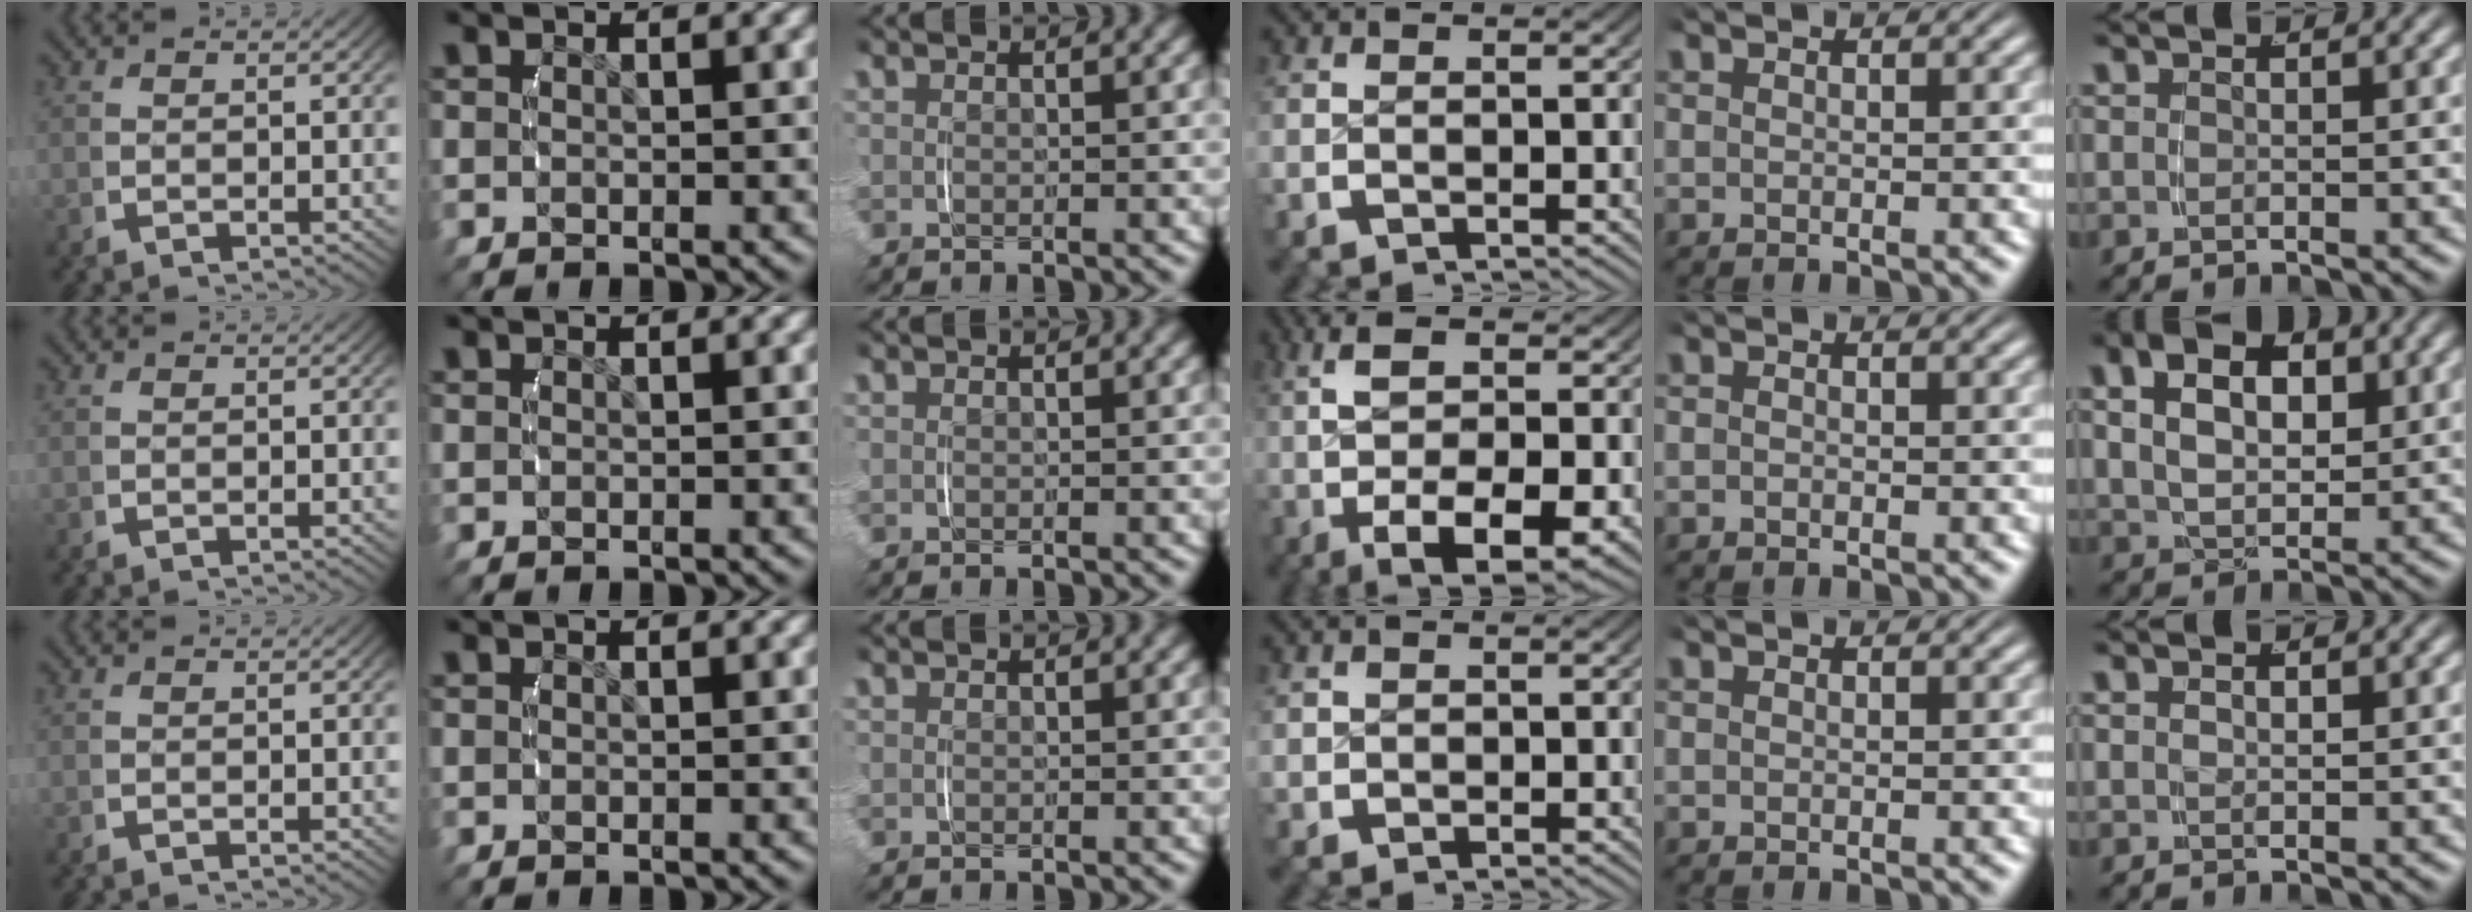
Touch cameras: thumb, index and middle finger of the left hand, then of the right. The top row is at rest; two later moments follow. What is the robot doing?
{"motion": "lift_and_place", "object": "scarf"}